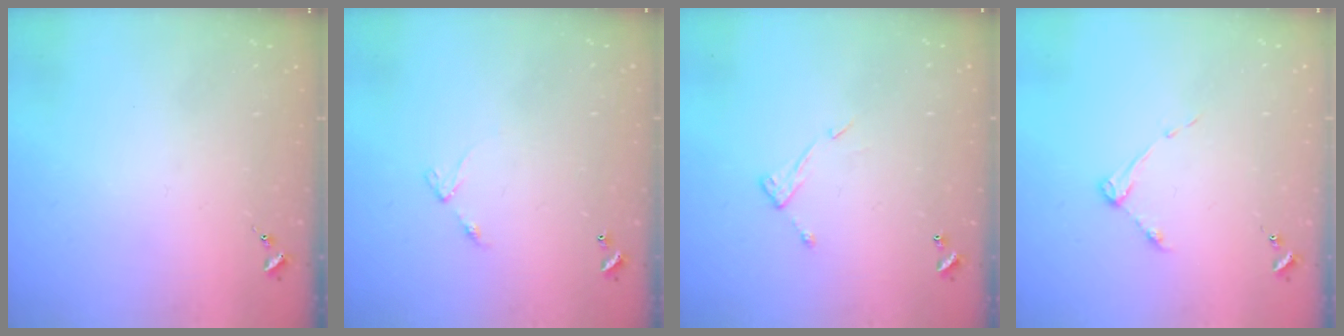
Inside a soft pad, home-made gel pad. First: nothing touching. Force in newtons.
{"total": 4.7, "press": 4.7, "slide": 0.4}
{"total": 7.0, "press": 7.0, "slide": 0.4}
{"total": 4.3, "press": 4.3, "slide": 0.6}